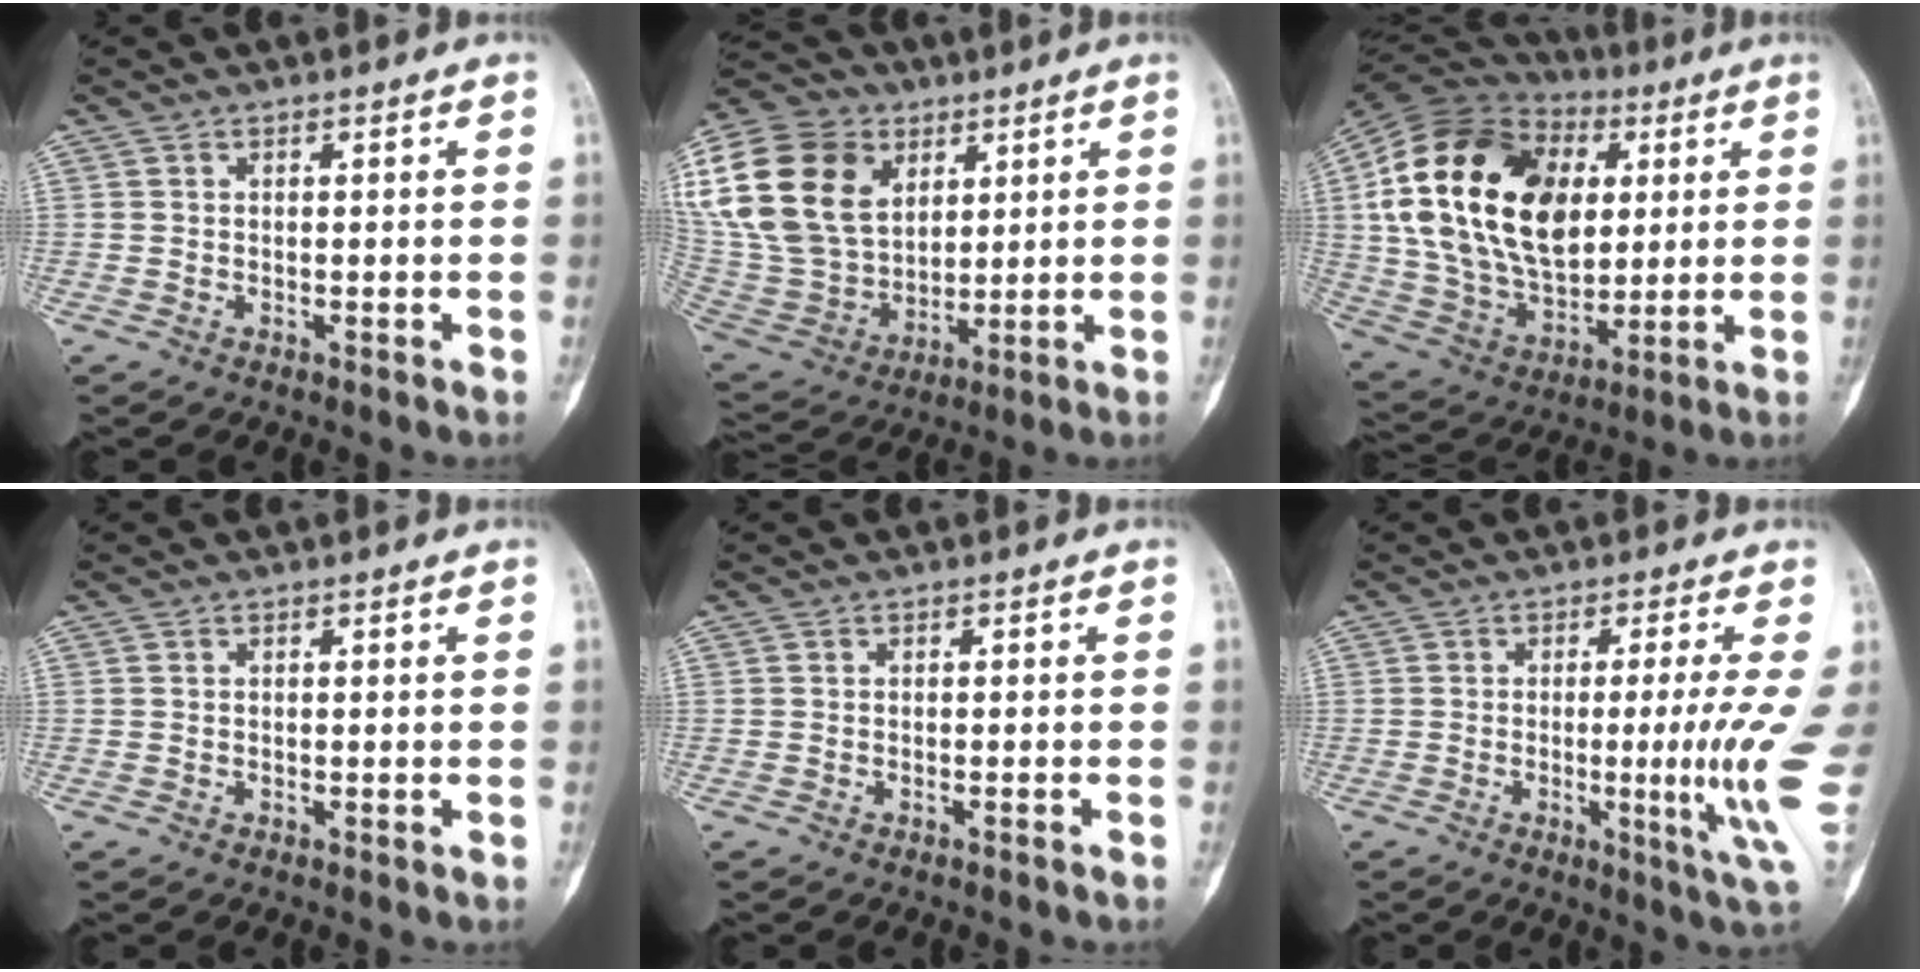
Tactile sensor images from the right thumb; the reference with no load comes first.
{"total": 27.8, "force": [9.0, 20.1, 17.0], "torque": [-0.378, 0.023, 0.184]}
{"total": 28.6, "force": [5.8, 18.2, 21.4], "torque": [-0.397, 0.001, 0.106]}
{"total": 0.0}
{"total": 0.8, "force": [-0.7, -0.1, 0.4], "torque": [-0.012, 0.011, -0.004]}
{"total": 9.3, "force": [-0.4, -1.2, 9.2], "torque": [-0.145, -0.025, -0.005]}